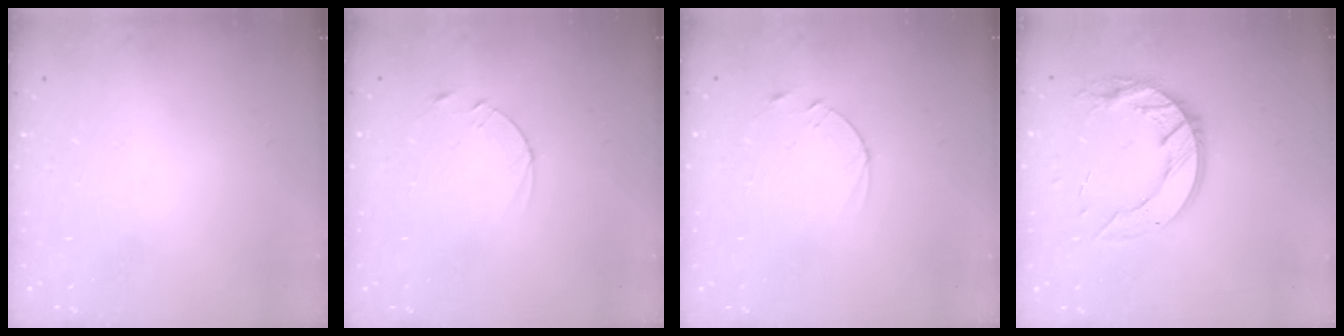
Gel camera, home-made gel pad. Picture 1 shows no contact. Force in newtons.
{"total": 2.4, "press": 2.3, "slide": 0.2}
{"total": 2.4, "press": 2.3, "slide": 0.2}
{"total": 12.9, "press": 12.9, "slide": 0.8}